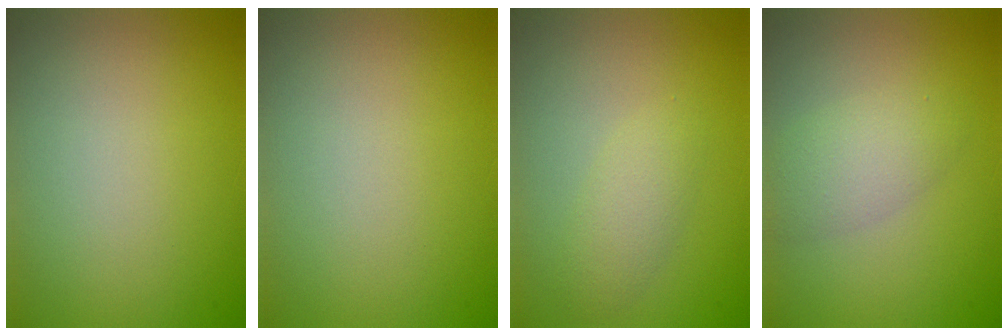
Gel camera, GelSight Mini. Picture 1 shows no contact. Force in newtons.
{"total": 0.0}
{"total": 2.2, "press": 2.2, "slide": 0.0}
{"total": 2.9, "press": 2.9, "slide": 0.1}